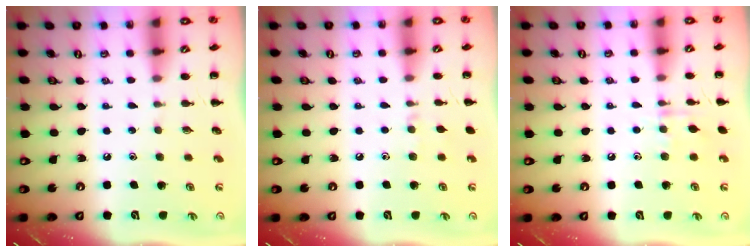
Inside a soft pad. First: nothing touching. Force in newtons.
{"total": 3.9, "press": 3.6, "slide": 1.5}
{"total": 6.3, "press": 6.2, "slide": 1.0}